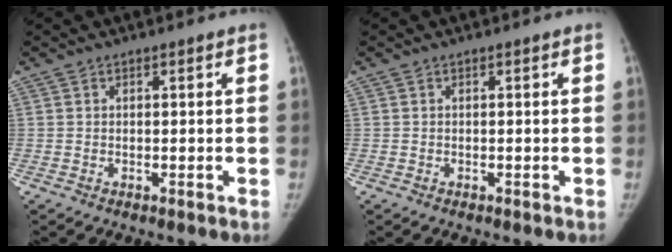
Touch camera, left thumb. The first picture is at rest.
{"total": 0.0}